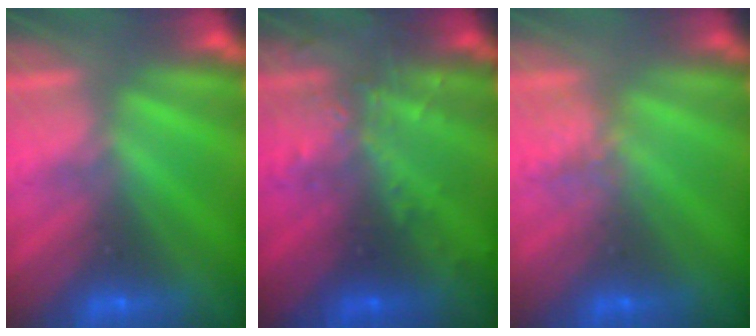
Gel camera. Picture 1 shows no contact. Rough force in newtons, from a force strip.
{"total": 2.9}
{"total": 2.5}